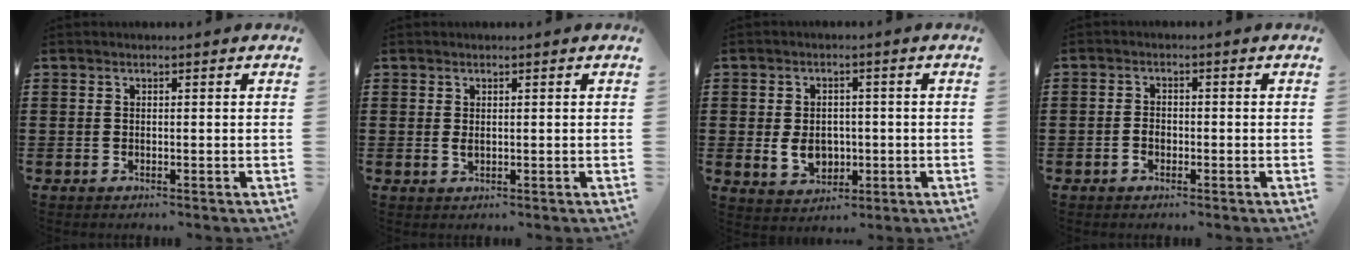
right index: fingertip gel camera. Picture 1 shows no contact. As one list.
[{"total": 0.9, "force": [0.2, 0.3, 0.8], "torque": [-0.019, -0.001, 0.004]}, {"total": 4.9, "force": [-0.7, 3.7, 3.2], "torque": [-0.051, -0.003, -0.014]}, {"total": 1.9, "force": [-0.9, 1.1, 1.2], "torque": [-0.025, 0.002, -0.019]}]